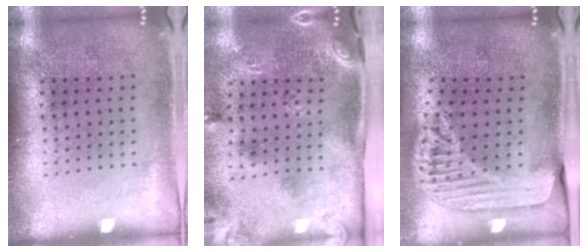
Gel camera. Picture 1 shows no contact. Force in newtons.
{"total": 2.8, "press": 1.7, "slide": 2.2}
{"total": 1.6, "press": 1.5, "slide": 0.4}